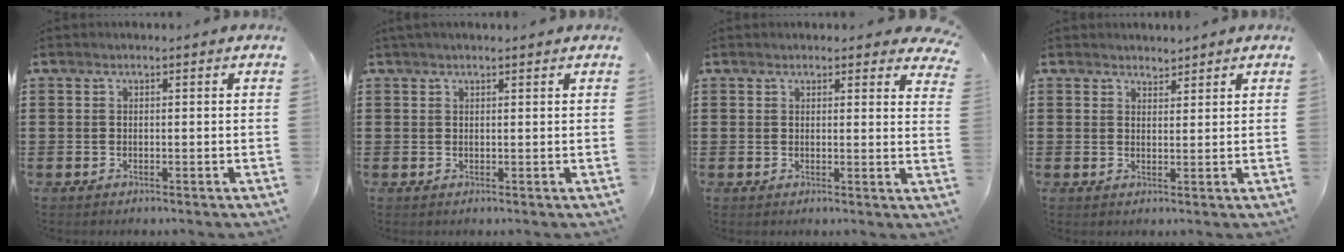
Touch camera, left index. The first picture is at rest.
{"total": 0.9, "force": [0.7, 0.1, 0.6], "torque": [-0.013, 0.002, 0.014]}
{"total": 2.1, "force": [2.0, 0.4, 0.4], "torque": [-0.007, -0.006, 0.037]}
{"total": 2.0, "force": [1.9, 0.6, -0.1], "torque": [-0.003, 0.002, 0.038]}